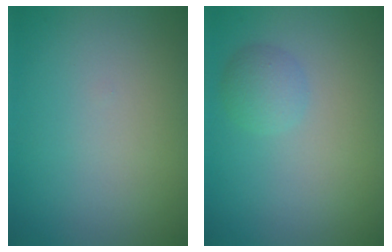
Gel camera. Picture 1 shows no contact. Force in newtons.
{"total": 1.8, "press": 1.8, "slide": 0.1}